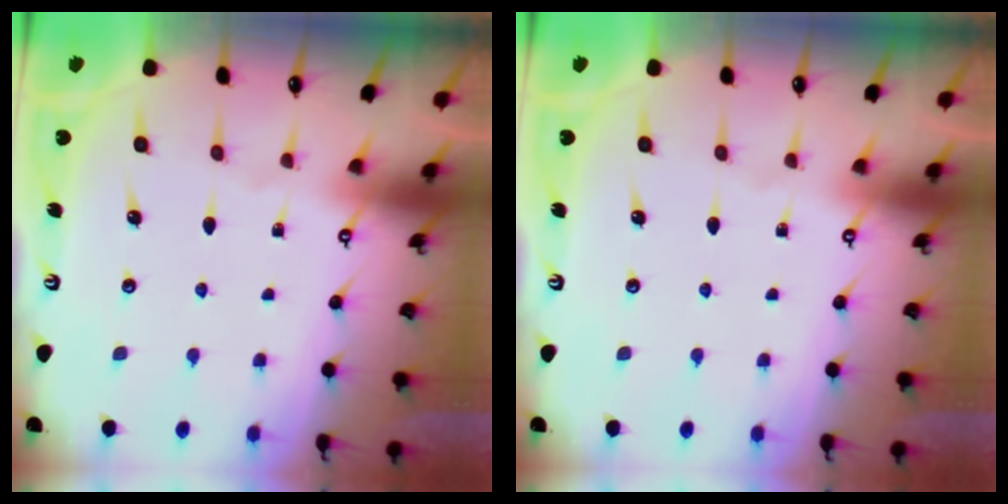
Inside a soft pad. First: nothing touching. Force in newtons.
{"total": 0.0}